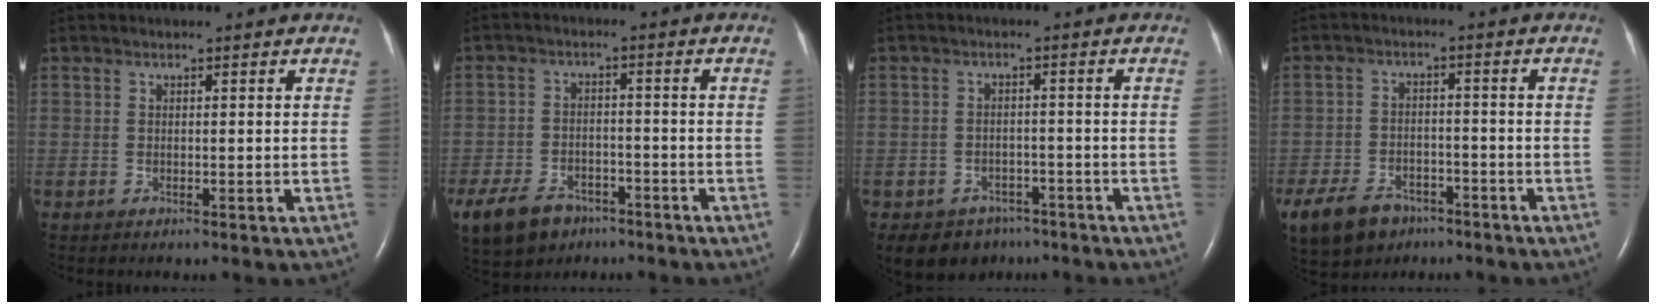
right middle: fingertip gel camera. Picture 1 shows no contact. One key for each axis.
{"total": 11.6, "fx": -7.3, "fy": 7.3, "fz": 5.2, "tx": -0.127, "ty": -0.003, "tz": -0.118}
{"total": 6.2, "fx": -4.4, "fy": 4.3, "fz": 0.7, "tx": -0.008, "ty": 0.010, "tz": -0.061}
{"total": 11.7, "fx": -7.6, "fy": 7.3, "fz": 5.2, "tx": -0.126, "ty": -0.004, "tz": -0.122}